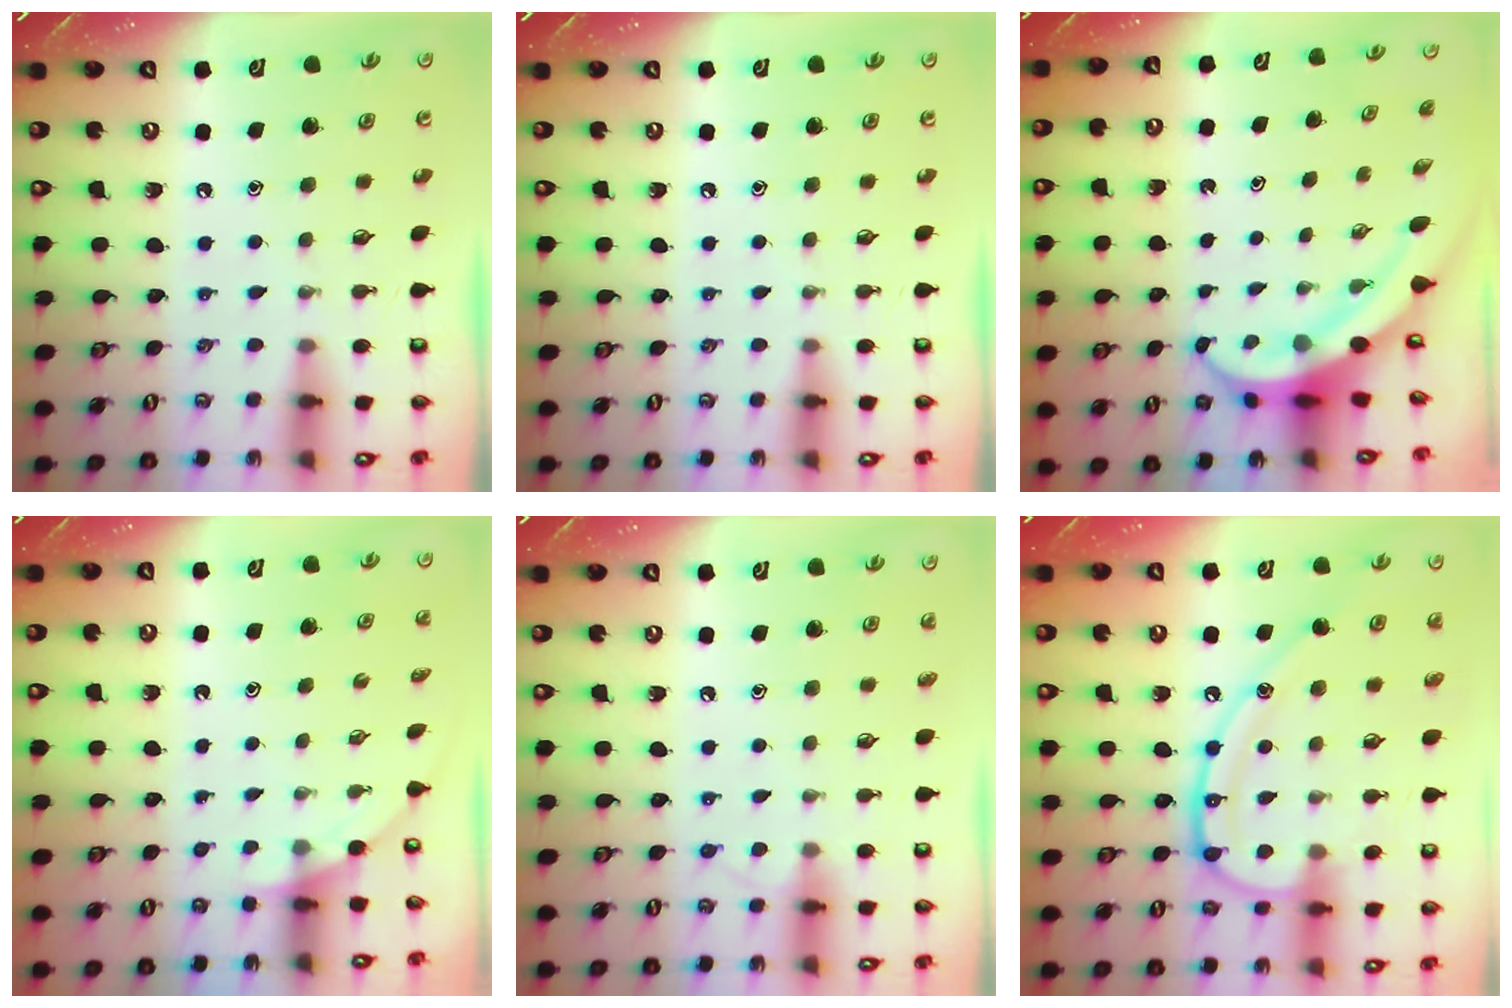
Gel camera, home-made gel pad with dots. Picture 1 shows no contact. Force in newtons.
{"total": 0.0}
{"total": 5.2, "press": 5.2, "slide": 0.6}
{"total": 0.9, "press": 0.9, "slide": 0.2}
{"total": 4.2, "press": 4.2, "slide": 0.4}
{"total": 18.1, "press": 18.0, "slide": 1.7}